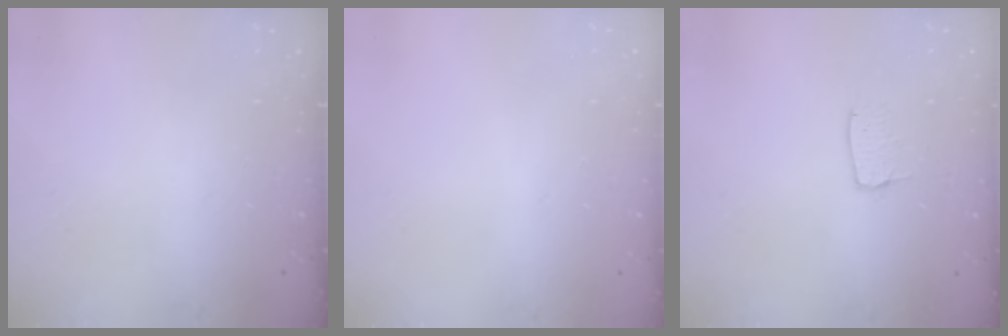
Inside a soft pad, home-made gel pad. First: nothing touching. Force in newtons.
{"total": 0.5, "press": 0.5, "slide": 0.1}
{"total": 3.8, "press": 3.8, "slide": 0.3}